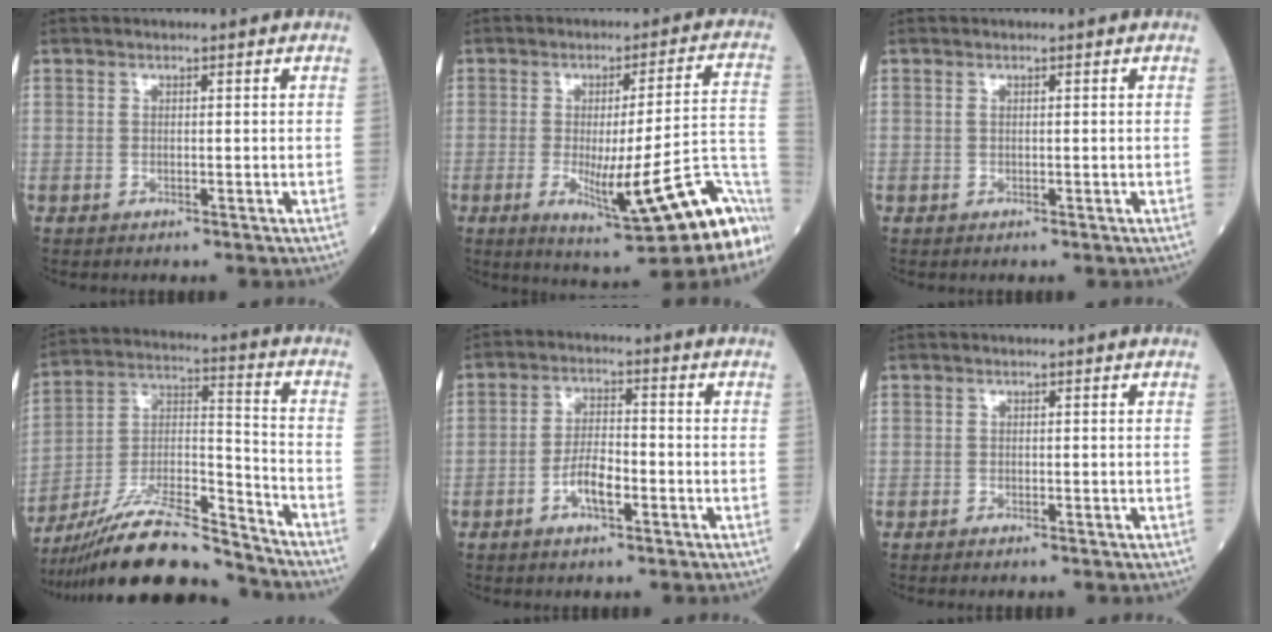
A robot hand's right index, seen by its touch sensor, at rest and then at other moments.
{"total": 16.8, "force": [-8.1, 1.0, 14.8], "torque": [-0.126, -0.002, -0.106]}
{"total": 0.0}
{"total": 18.7, "force": [-16.9, 1.8, 7.9], "torque": [-0.161, 0.008, -0.305]}
{"total": 5.1, "force": [-2.1, 1.6, 4.4], "torque": [-0.087, 0.007, -0.039]}
{"total": 0.7, "force": [-0.6, 0.1, 0.4], "torque": [-0.009, -0.002, -0.009]}